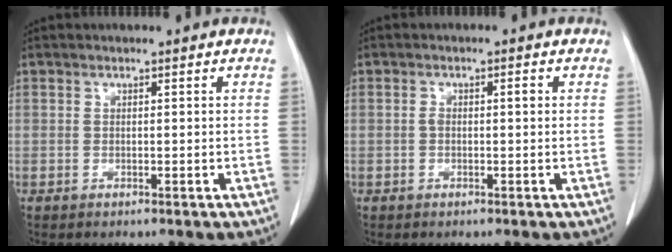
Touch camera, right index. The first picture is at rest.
{"total": 1.7, "force": [0.1, 0.6, 1.6], "torque": [-0.032, 0.007, 0.003]}